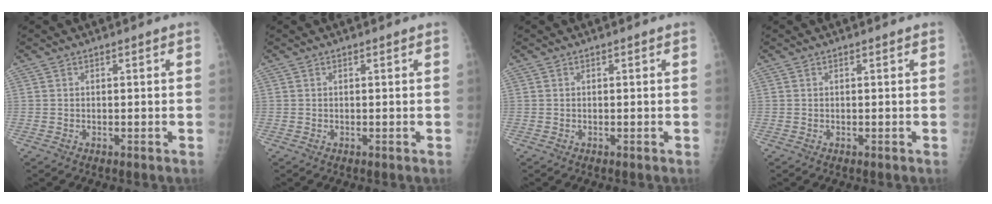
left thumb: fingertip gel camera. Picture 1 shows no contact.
{"total": 0.0}
{"total": 0.0}
{"total": 0.0}